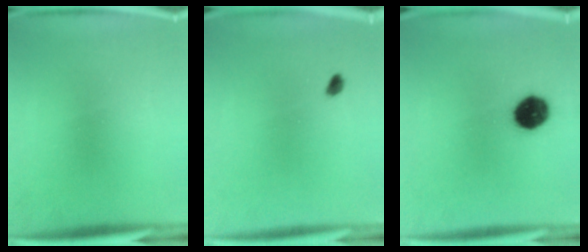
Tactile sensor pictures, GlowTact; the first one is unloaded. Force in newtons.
{"total": 1.4}
{"total": 9.6}